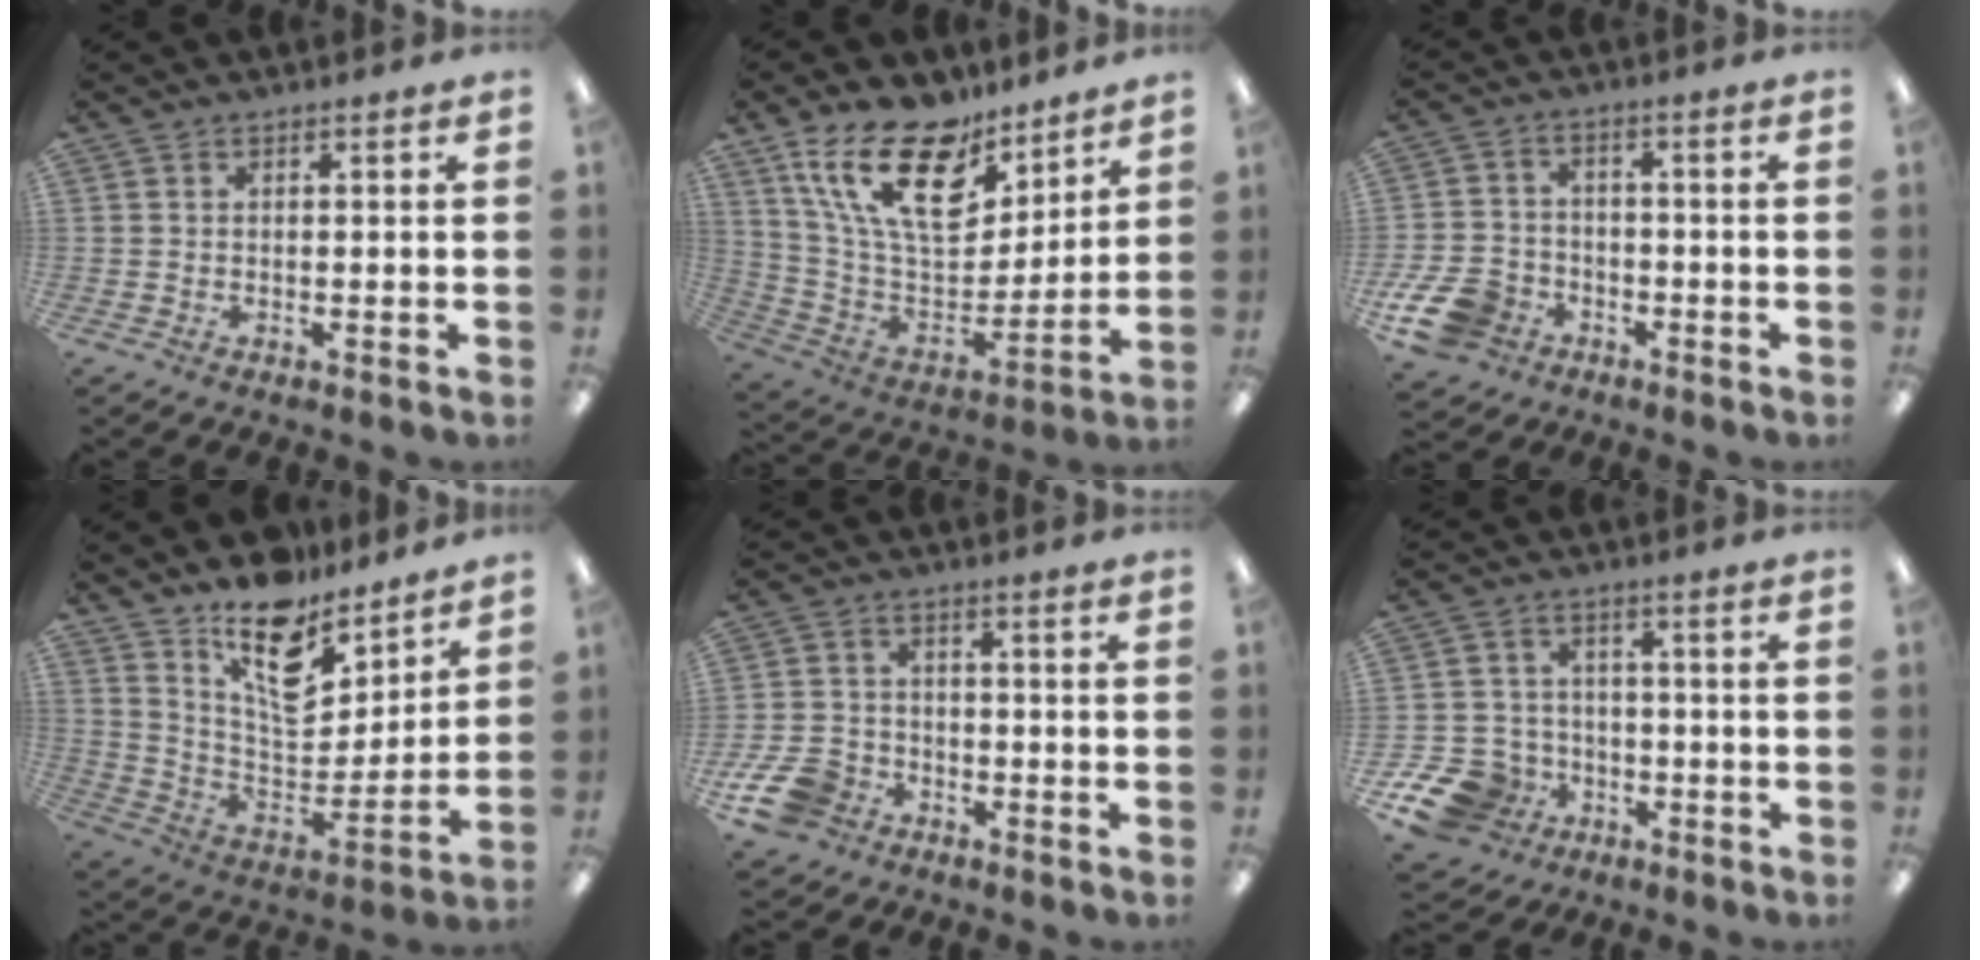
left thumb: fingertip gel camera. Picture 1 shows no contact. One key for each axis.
{"total": 21.3, "fx": 13.4, "fy": 10.6, "fz": 12.7, "tx": -0.244, "ty": -0.067, "tz": 0.242}
{"total": 10.4, "fx": -5.7, "fy": 7.3, "fz": 4.8, "tx": -0.107, "ty": 0.038, "tz": -0.103}
{"total": 15.5, "fx": 11.3, "fy": 7.5, "fz": 7.4, "tx": -0.119, "ty": -0.089, "tz": 0.204}
{"total": 9.3, "fx": -5.5, "fy": 6.3, "fz": 4.1, "tx": -0.096, "ty": 0.033, "tz": -0.102}
{"total": 11.9, "fx": -5.8, "fy": 9.3, "fz": 4.5, "tx": -0.107, "ty": 0.039, "tz": -0.098}